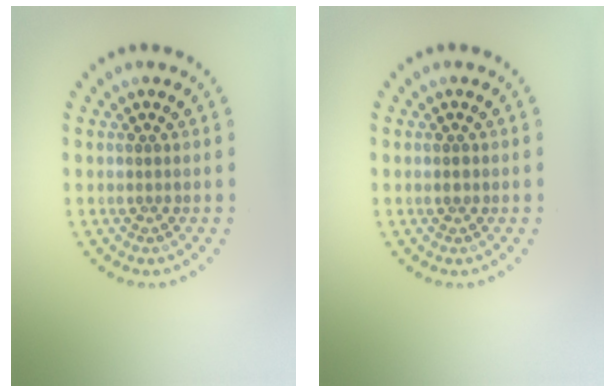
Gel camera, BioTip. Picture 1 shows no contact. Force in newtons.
{"total": 0.9, "press": 0.9, "slide": 0.0}